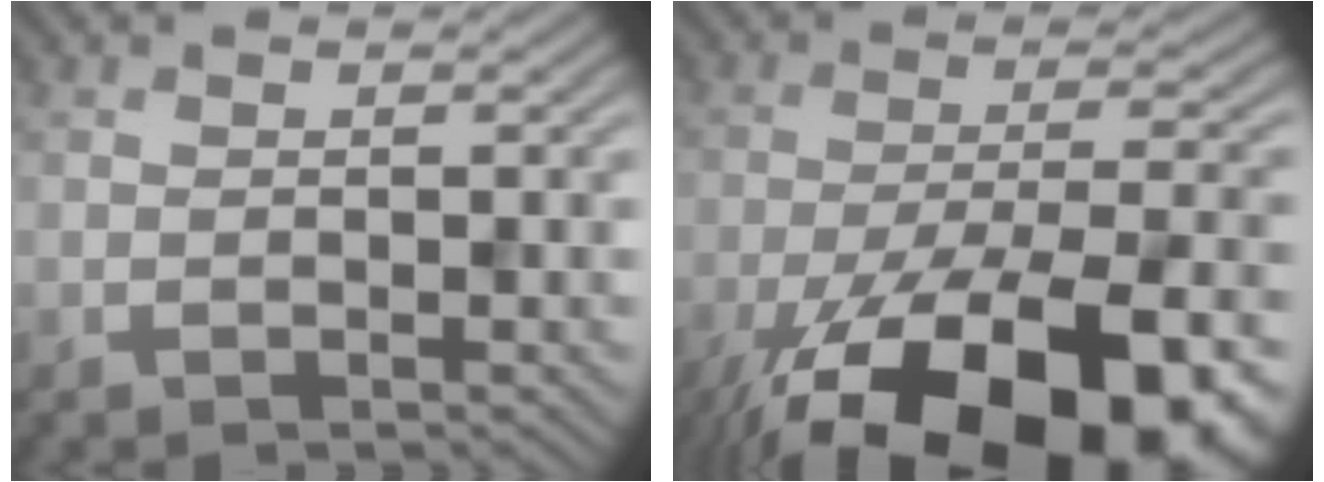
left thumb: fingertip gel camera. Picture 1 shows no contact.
{"total": 20.2, "force": [-13.3, 7.3, 13.4], "torque": [-0.206, -0.051, -0.192]}